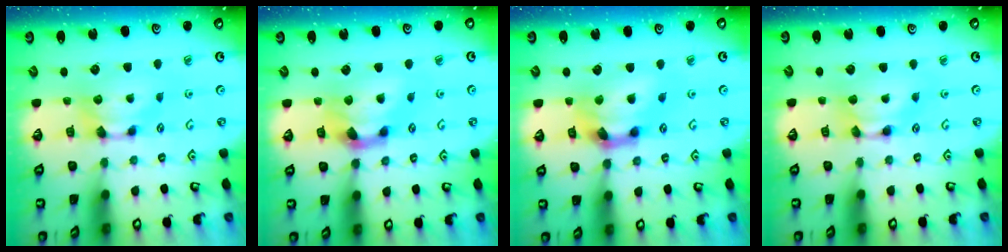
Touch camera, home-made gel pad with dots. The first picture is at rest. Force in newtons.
{"total": 3.0, "press": 2.4, "slide": 1.8}
{"total": 5.9, "press": 5.5, "slide": 2.2}
{"total": 1.6, "press": 1.6, "slide": 0.2}